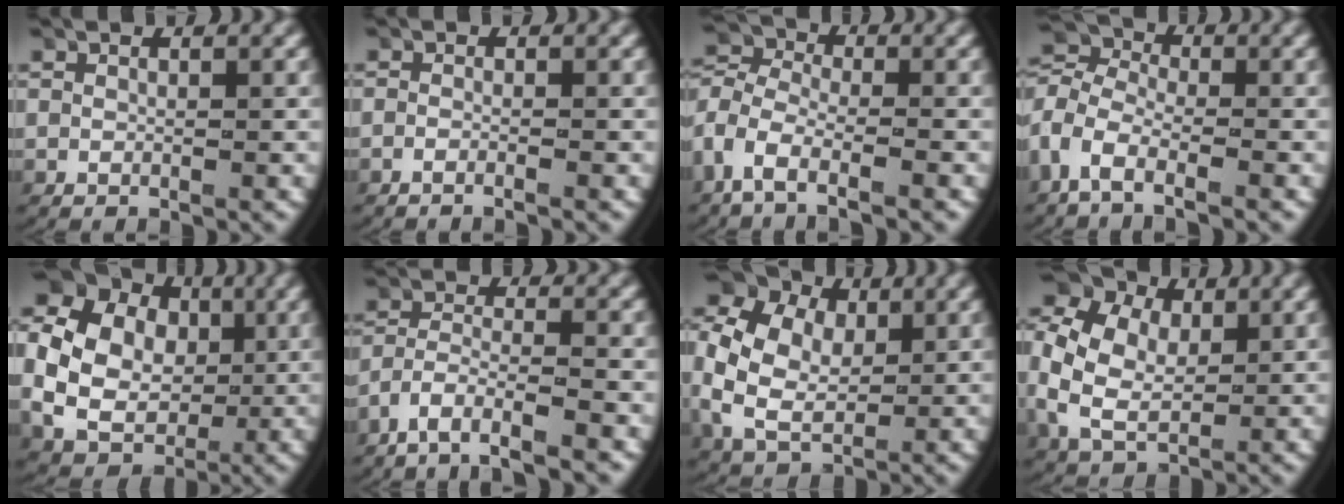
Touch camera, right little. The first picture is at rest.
{"total": 1.6, "force": [-1.4, 0.2, 0.7], "torque": [-0.020, 0.000, -0.026]}
{"total": 5.9, "force": [-0.7, 4.7, 3.4], "torque": [-0.094, -0.010, -0.023]}
{"total": 6.7, "force": [0.3, 5.6, 3.6], "torque": [-0.092, -0.002, -0.011]}
{"total": 14.4, "force": [1.6, 12.3, 7.3], "torque": [-0.163, -0.009, 0.015]}
{"total": 5.5, "force": [-4.4, 1.6, 2.8], "torque": [-0.067, -0.029, -0.063]}
{"total": 12.8, "force": [2.6, 10.5, 6.8], "torque": [-0.150, 0.006, 0.029]}
{"total": 11.5, "force": [2.5, 9.3, 6.3], "torque": [-0.146, 0.002, 0.031]}